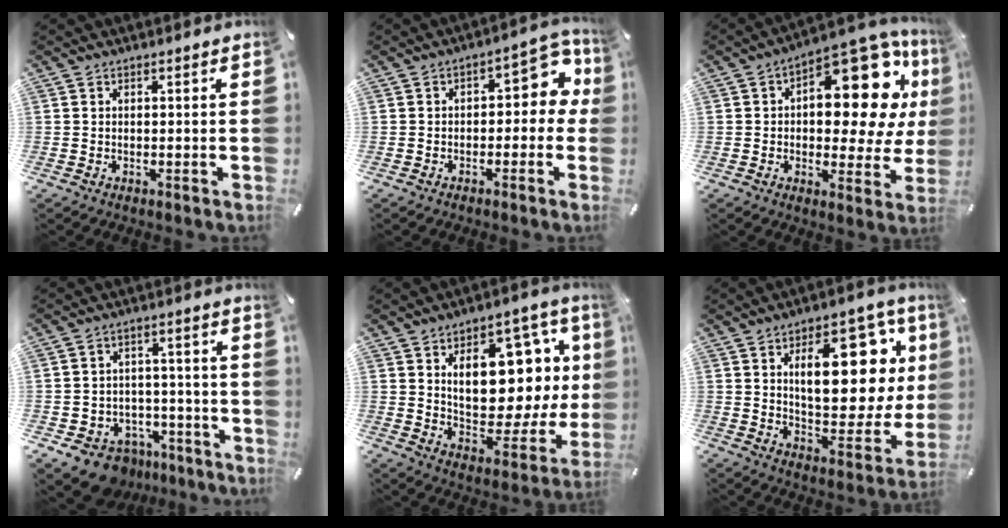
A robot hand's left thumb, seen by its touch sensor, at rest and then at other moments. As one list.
[{"total": 8.2, "force": [1.3, 5.1, 6.3], "torque": [-0.073, -0.008, 0.014]}, {"total": 20.9, "force": [7.2, 10.5, 16.6], "torque": [-0.201, -0.068, 0.117]}, {"total": 9.3, "force": [-6.4, 6.3, 2.7], "torque": [-0.041, 0.048, -0.107]}, {"total": 17.7, "force": [6.8, 10.2, 12.8], "torque": [-0.173, -0.050, 0.118]}, {"total": 22.9, "force": [8.4, 11.3, 18.0], "torque": [-0.239, -0.043, 0.132]}]